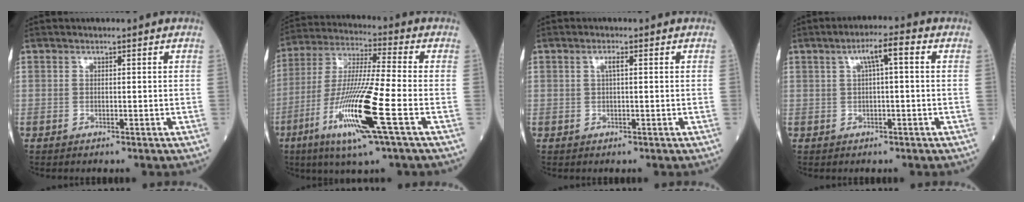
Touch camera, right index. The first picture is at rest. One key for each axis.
{"total": 16.3, "fx": -6.2, "fy": -0.2, "fz": 15.0, "tx": -0.308, "ty": -0.021, "tz": -0.118}
{"total": 1.3, "fx": 0.4, "fy": 0.2, "fz": 1.3, "tx": -0.024, "ty": 0.003, "tz": 0.005}
{"total": 4.4, "fx": 1.2, "fy": 0.5, "fz": 4.2, "tx": -0.074, "ty": 0.018, "tz": 0.019}